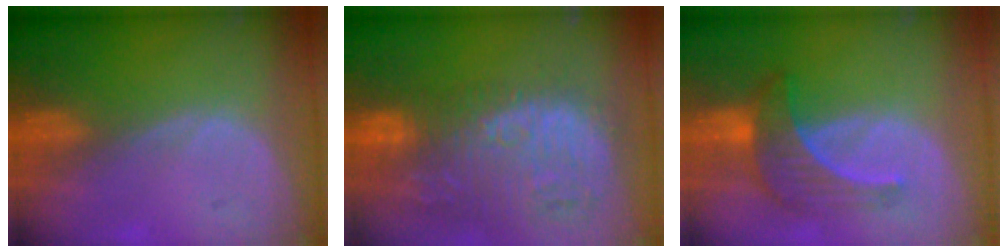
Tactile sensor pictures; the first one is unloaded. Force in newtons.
{"total": 14.6, "press": 12.6, "slide": 7.5}
{"total": 7.3, "press": 6.7, "slide": 2.9}